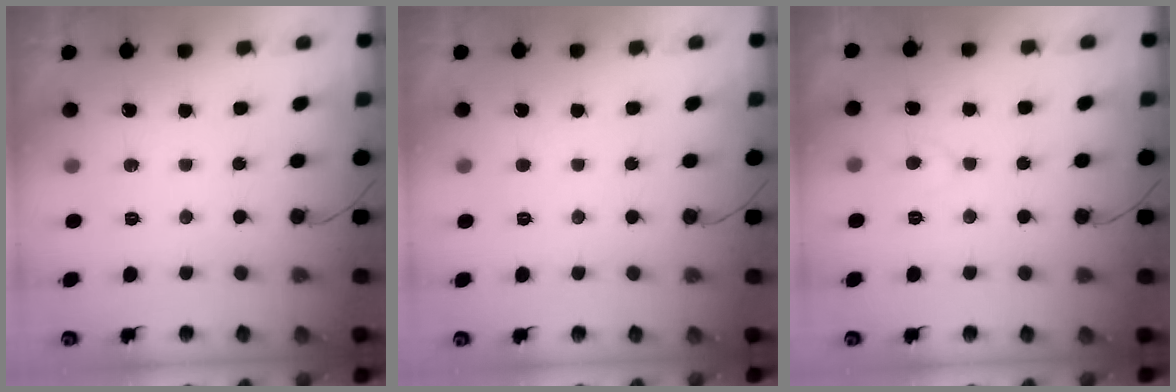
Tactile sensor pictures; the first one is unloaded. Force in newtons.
{"total": 1.6, "press": 1.6, "slide": 0.1}
{"total": 4.4, "press": 4.4, "slide": 0.4}